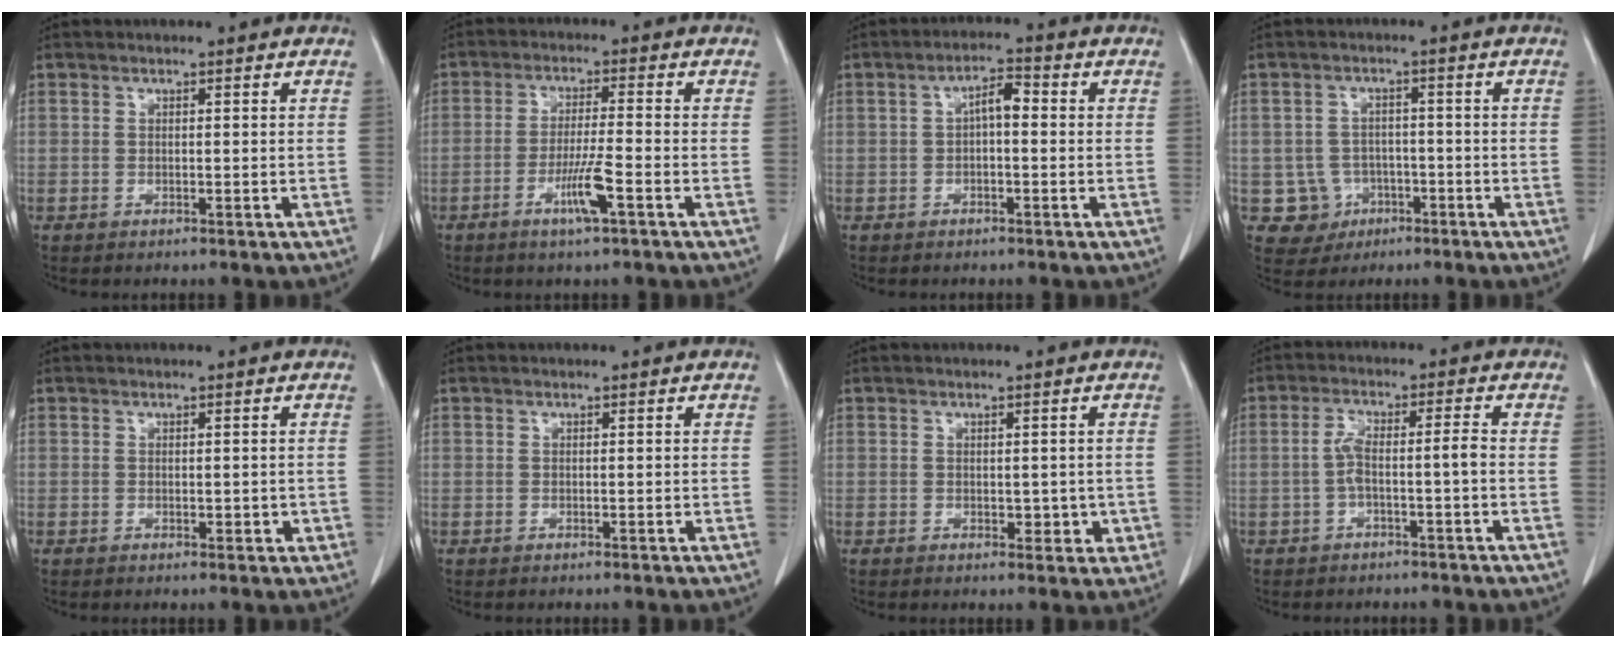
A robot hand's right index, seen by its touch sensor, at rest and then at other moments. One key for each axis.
{"total": 5.7, "fx": -2.7, "fy": -0.2, "fz": 5.0, "tx": -0.095, "ty": -0.009, "tz": -0.051}
{"total": 3.6, "fx": 0.1, "fy": 1.3, "fz": 3.4, "tx": -0.059, "ty": 0.016, "tz": 0.001}
{"total": 5.3, "fx": -1.7, "fy": 5.0, "fz": 0.4, "tx": -0.003, "ty": 0.011, "tz": -0.018}
{"total": 1.5, "fx": -0.2, "fy": 1.0, "fz": 1.1, "tx": -0.009, "ty": -0.001, "tz": 0.001}
{"total": 0.0}
{"total": 2.7, "fx": -0.2, "fy": 1.9, "fz": 1.9, "tx": -0.016, "ty": 0.001, "tz": 0.003}
{"total": 4.1, "fx": -1.2, "fy": 0.3, "fz": 3.9, "tx": -0.081, "ty": 0.021, "tz": -0.019}